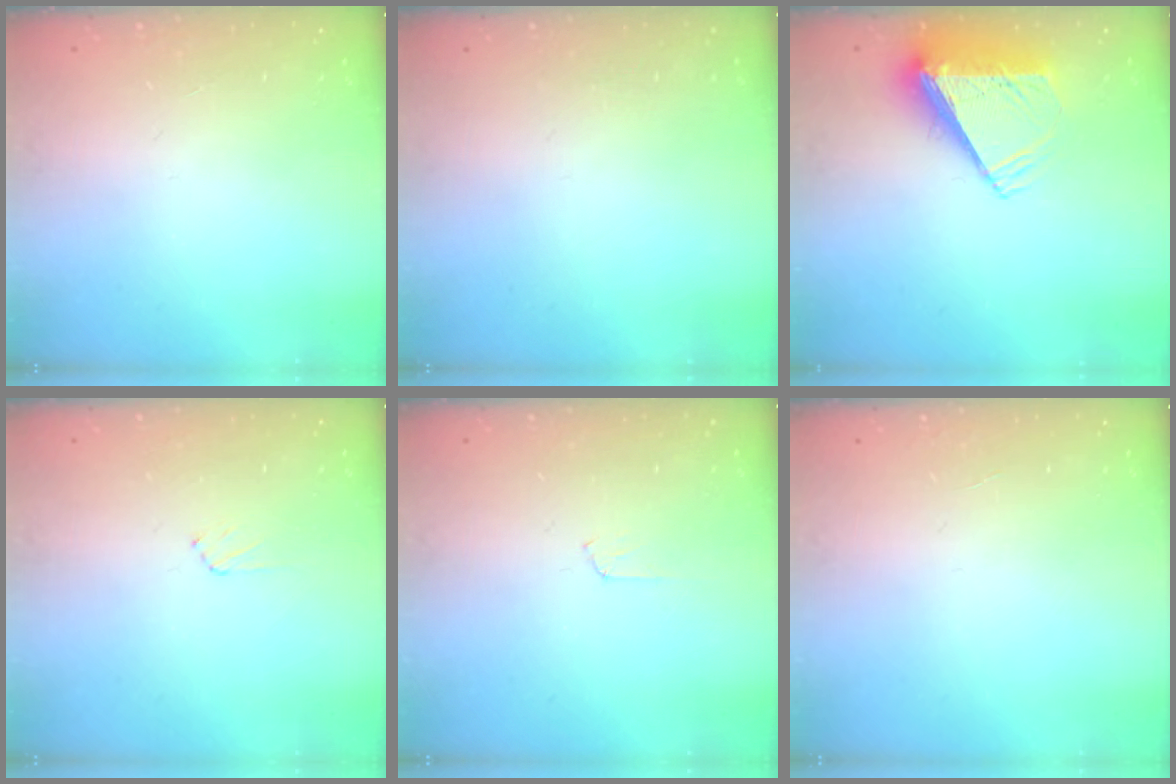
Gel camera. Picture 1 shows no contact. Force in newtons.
{"total": 0.0}
{"total": 9.1, "press": 9.0, "slide": 1.3}
{"total": 4.0, "press": 4.0, "slide": 0.6}
{"total": 3.9, "press": 3.9, "slide": 0.5}
{"total": 0.0}